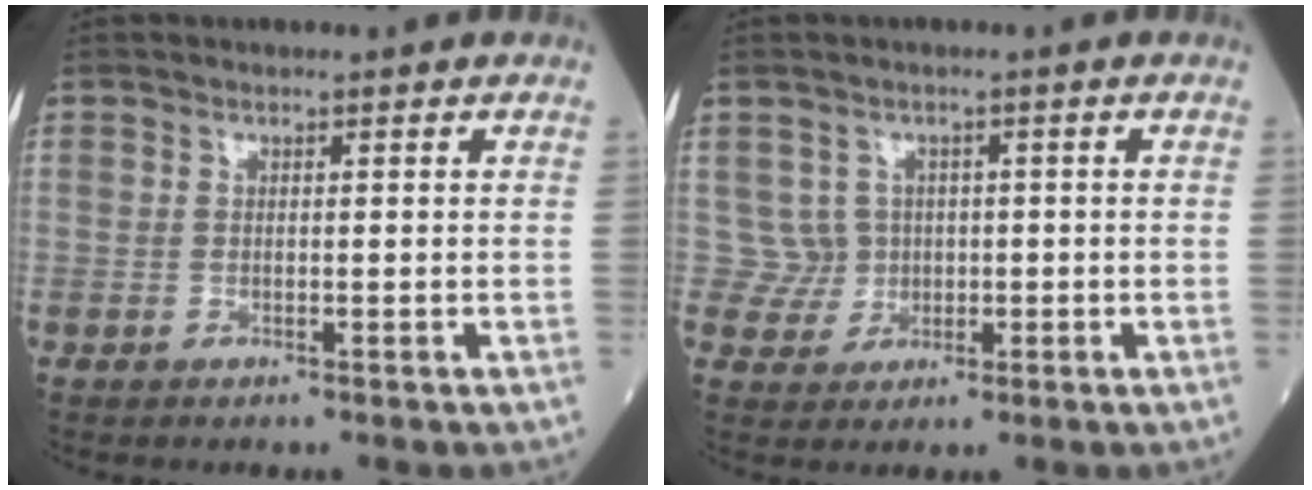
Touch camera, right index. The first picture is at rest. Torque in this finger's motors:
{"motor_torque": [-0.39, 0.04, -0.19, -0.06]}